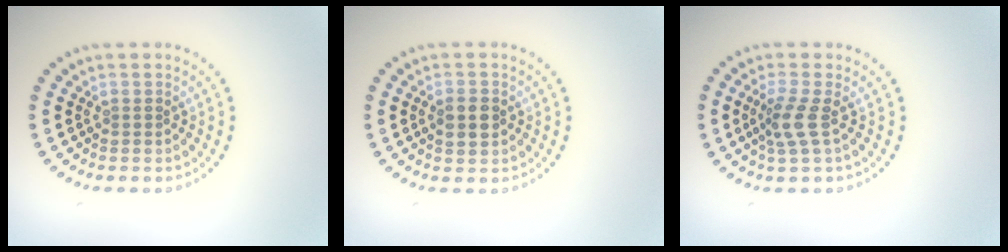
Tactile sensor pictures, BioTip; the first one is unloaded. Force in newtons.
{"total": 2.6, "press": 2.6, "slide": 0.1}
{"total": 2.4, "press": 1.8, "slide": 1.6}